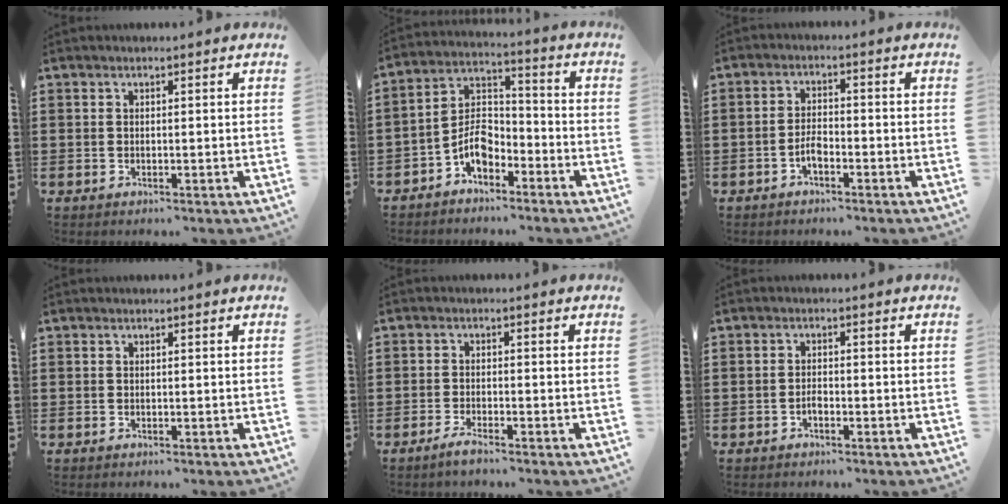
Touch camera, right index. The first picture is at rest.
{"total": 6.4, "force": [-3.7, 3.6, 3.8], "torque": [-0.083, 0.010, -0.075]}
{"total": 2.9, "force": [-1.6, 1.3, 2.0], "torque": [-0.047, 0.003, -0.034]}
{"total": 0.0}
{"total": 1.9, "force": [-1.7, 0.0, 1.0], "torque": [-0.023, -0.001, -0.034]}
{"total": 1.4, "force": [-0.8, 0.8, 0.9], "torque": [-0.019, -0.001, -0.016]}